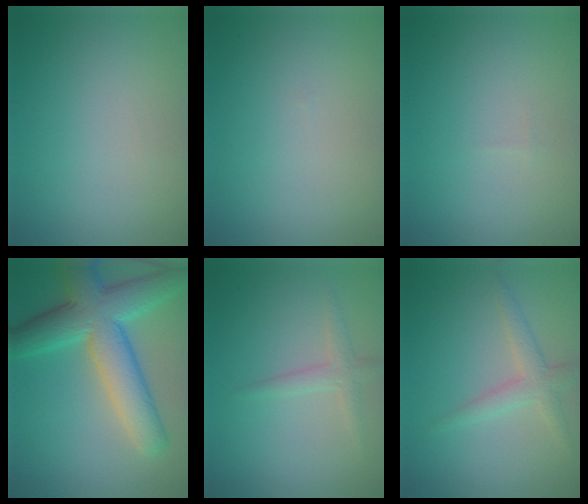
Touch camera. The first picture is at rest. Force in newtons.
{"total": 0.0}
{"total": 0.0}
{"total": 8.5, "press": 8.5, "slide": 0.3}
{"total": 1.6, "press": 1.6, "slide": 0.1}
{"total": 2.4, "press": 2.4, "slide": 0.1}